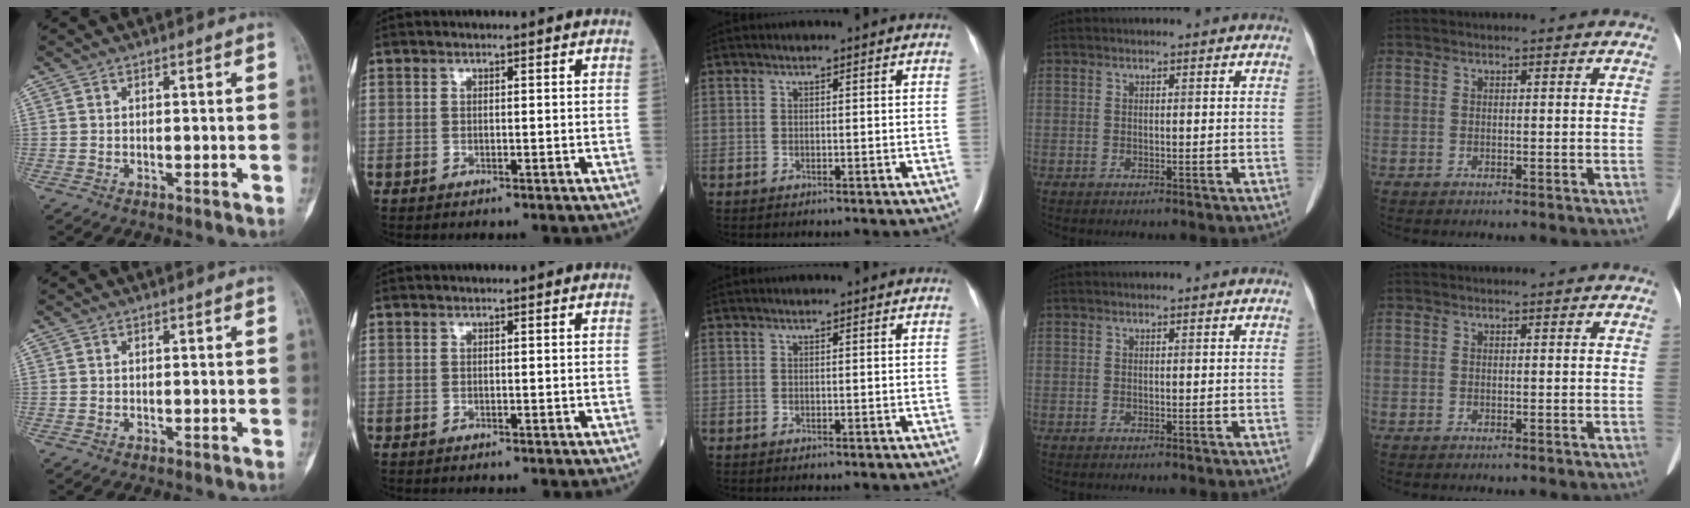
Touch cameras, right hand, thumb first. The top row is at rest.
{}